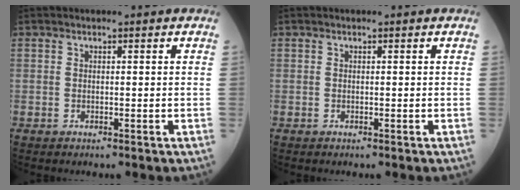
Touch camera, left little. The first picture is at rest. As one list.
[{"total": 0.0}]